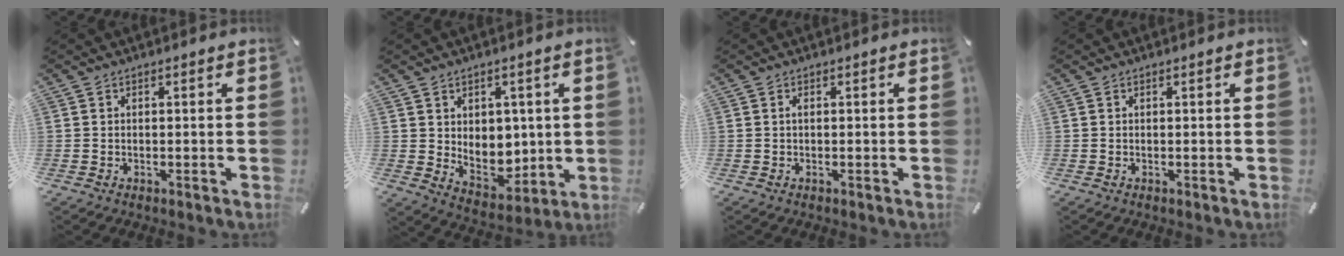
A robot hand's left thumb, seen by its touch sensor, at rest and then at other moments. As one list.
[{"total": 7.1, "force": [2.1, 6.0, 3.1], "torque": [-0.033, -0.026, 0.043]}, {"total": 0.8, "force": [0.0, 0.3, 0.8], "torque": [-0.015, 0.002, -0.001]}, {"total": 0.0}]